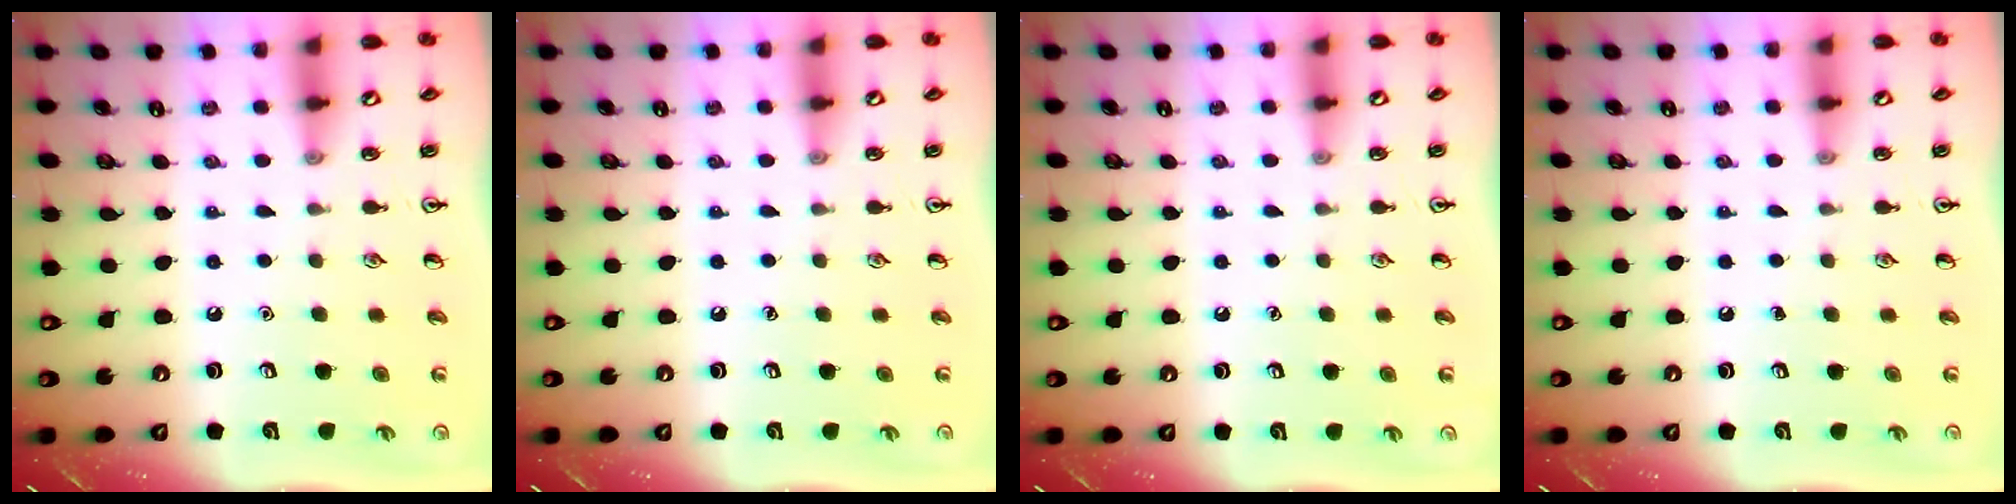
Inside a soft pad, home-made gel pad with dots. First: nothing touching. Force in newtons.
{"total": 0.0}
{"total": 0.0}
{"total": 0.0}